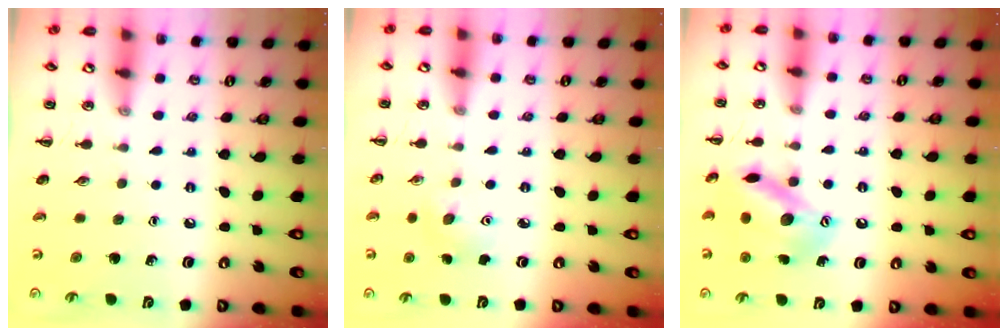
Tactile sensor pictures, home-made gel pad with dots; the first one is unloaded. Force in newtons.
{"total": 5.5, "press": 5.2, "slide": 1.7}
{"total": 14.3, "press": 14.3, "slide": 0.8}